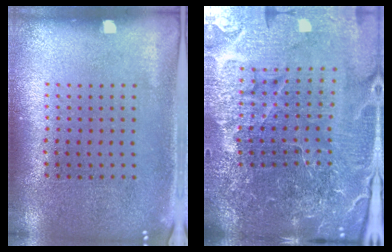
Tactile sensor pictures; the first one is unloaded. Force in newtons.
{"total": 6.4, "press": 5.7, "slide": 2.9}